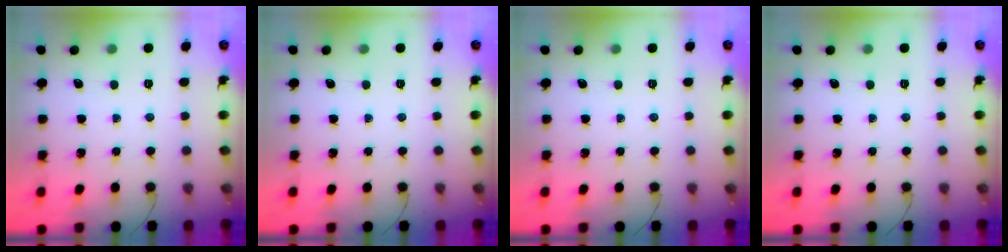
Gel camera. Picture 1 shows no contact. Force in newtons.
{"total": 0.0}
{"total": 0.0}
{"total": 0.0}